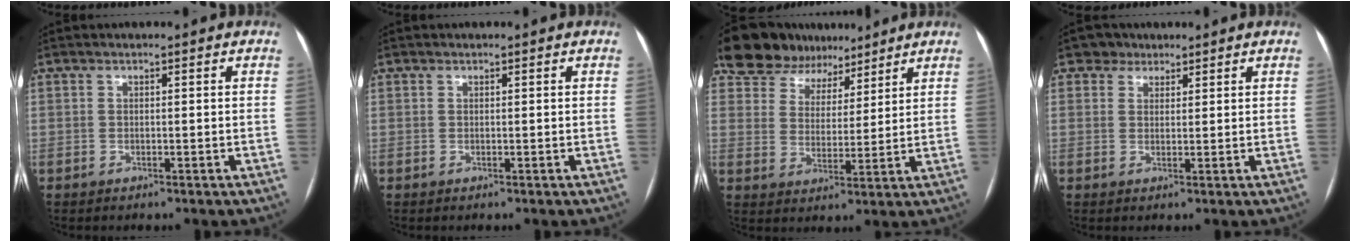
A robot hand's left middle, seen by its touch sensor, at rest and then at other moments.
{"total": 0.0}
{"total": 10.9, "force": [8.9, 5.9, 2.0], "torque": [-0.033, 0.023, 0.149]}
{"total": 2.7, "force": [1.8, 1.9, -0.1], "torque": [0.005, 0.006, 0.025]}